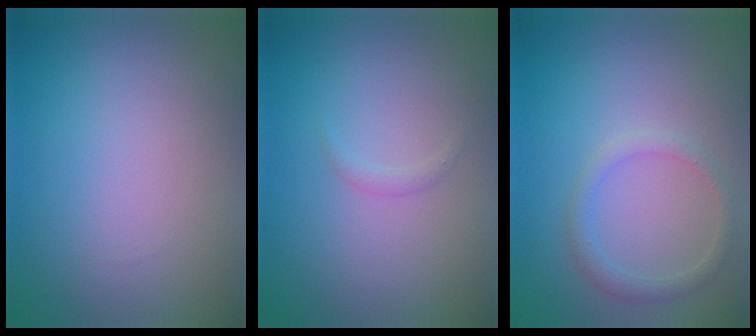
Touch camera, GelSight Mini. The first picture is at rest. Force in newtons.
{"total": 0.6, "press": 0.6, "slide": 0.0}
{"total": 1.7, "press": 1.7, "slide": 0.2}